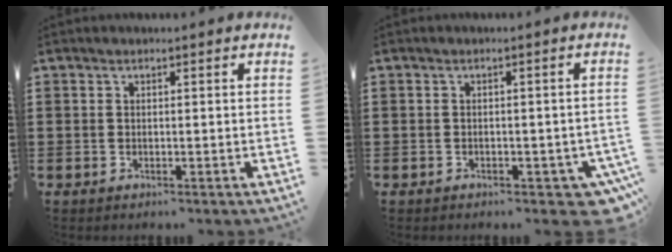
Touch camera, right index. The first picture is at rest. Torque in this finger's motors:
{"motor_torque": [0.45, 0.45, 0.46, 0.01]}